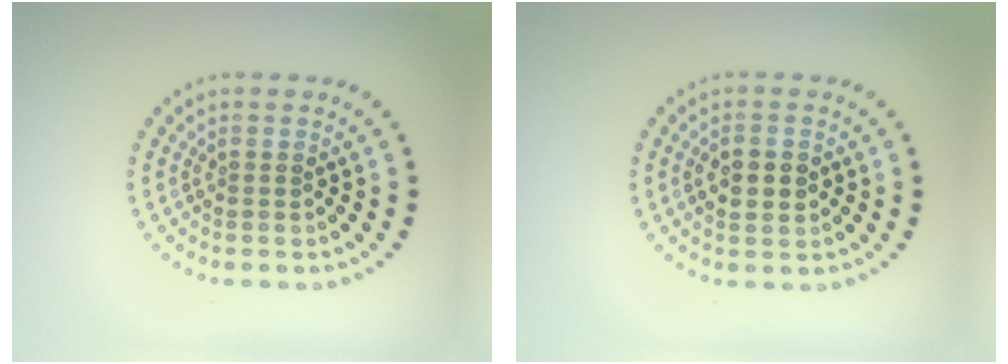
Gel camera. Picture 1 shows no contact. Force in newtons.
{"total": 2.9, "press": 2.9, "slide": 0.2}